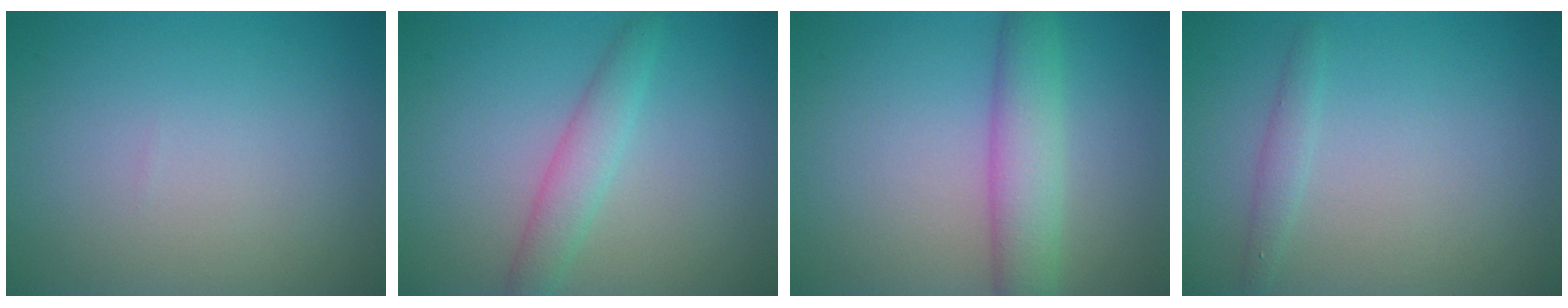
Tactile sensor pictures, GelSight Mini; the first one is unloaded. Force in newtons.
{"total": 2.6, "press": 2.6, "slide": 0.1}
{"total": 4.4, "press": 4.4, "slide": 0.1}
{"total": 1.3, "press": 1.3, "slide": 0.0}